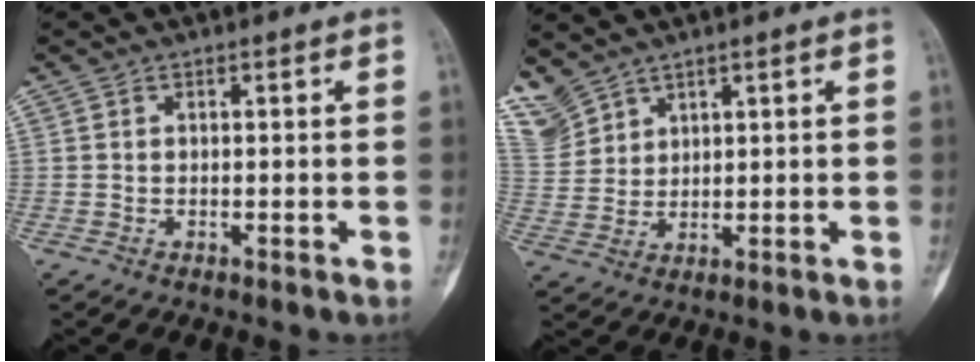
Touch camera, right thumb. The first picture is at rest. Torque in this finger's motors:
{"motor_torque": [-0.38, 0.68, 0.69, 0.70, 0.07]}